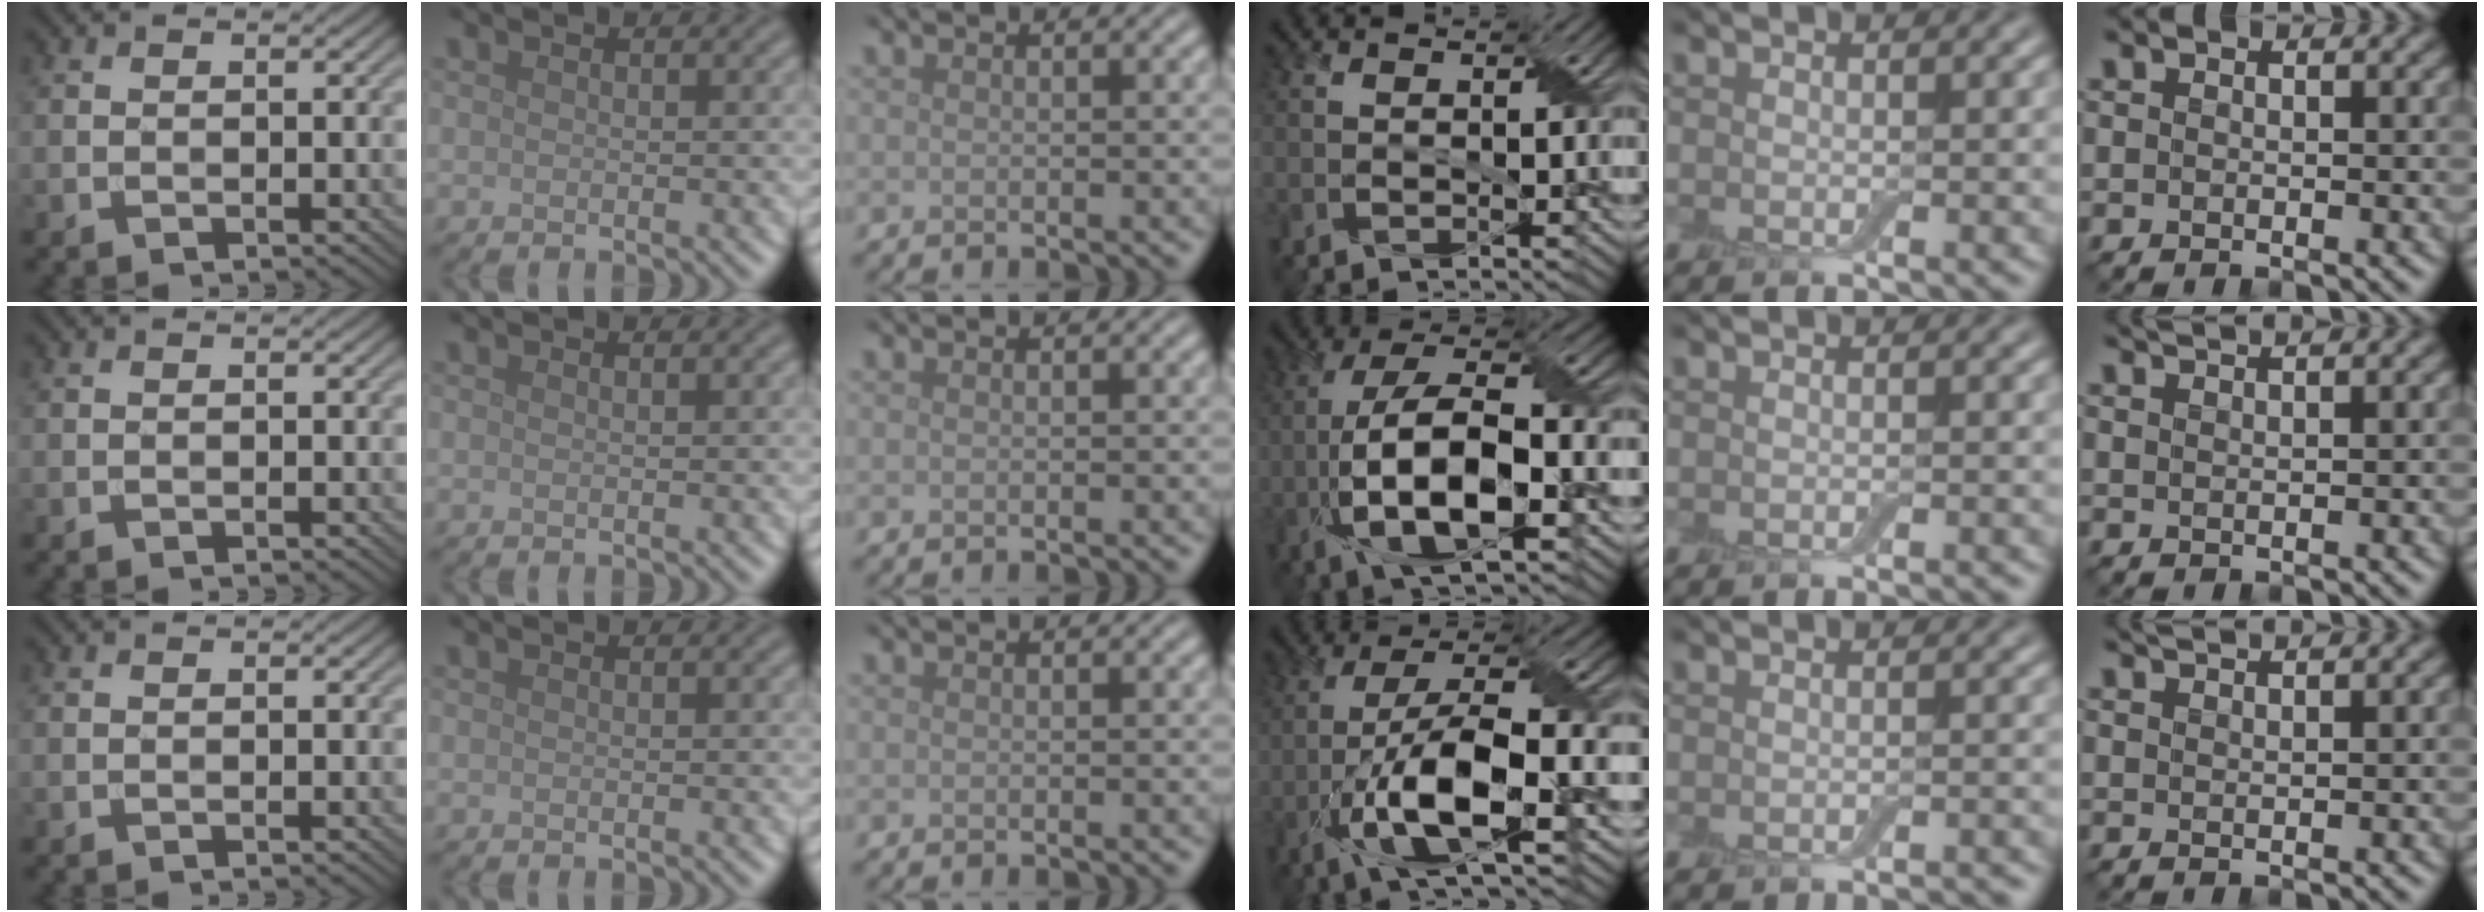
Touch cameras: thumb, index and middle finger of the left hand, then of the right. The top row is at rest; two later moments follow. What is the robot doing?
{"motion": "peel", "object": "bubble wrap"}